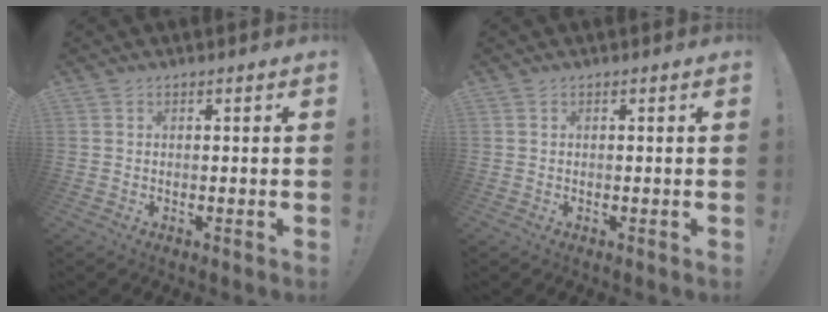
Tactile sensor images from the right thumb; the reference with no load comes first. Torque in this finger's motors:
{"motor_torque": [0.00, 0.04, 0.27, -0.19, -0.08]}